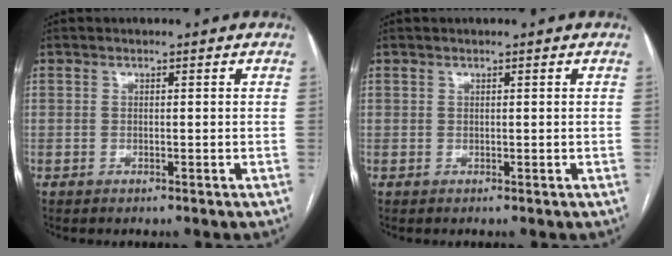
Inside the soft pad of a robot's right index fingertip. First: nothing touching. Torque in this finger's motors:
{"motor_torque": [0.00, 0.00, 0.00, 0.00]}